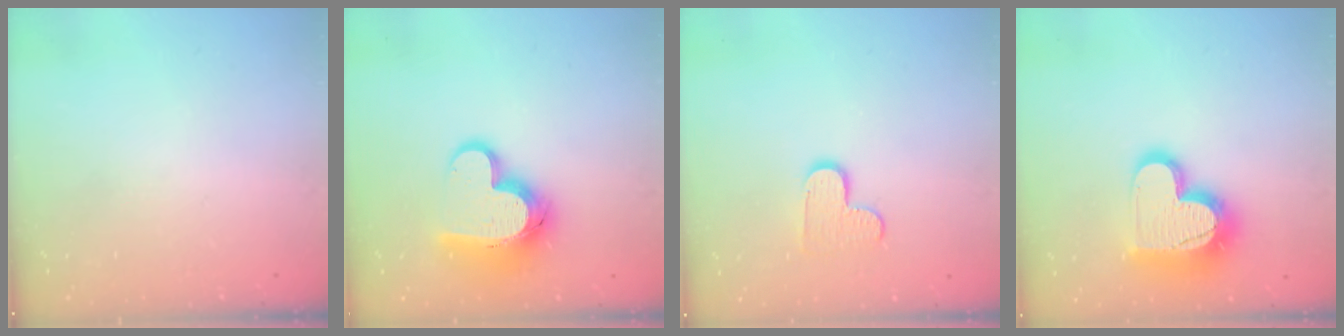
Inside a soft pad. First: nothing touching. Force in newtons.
{"total": 15.7, "press": 15.6, "slide": 1.3}
{"total": 7.4, "press": 7.4, "slide": 0.2}
{"total": 18.6, "press": 18.6, "slide": 1.3}